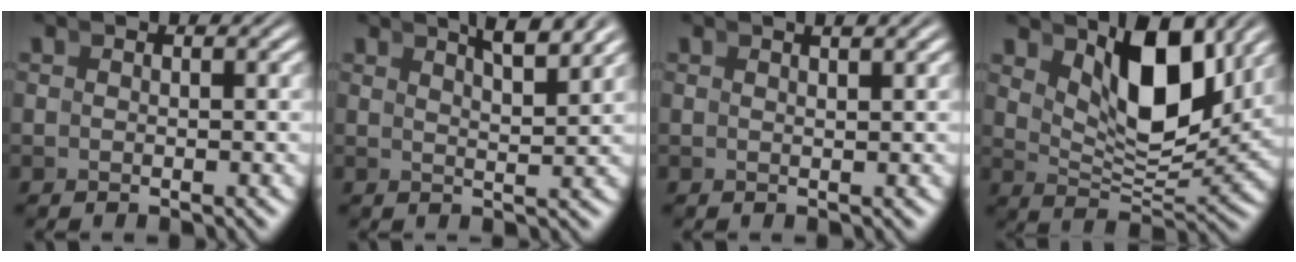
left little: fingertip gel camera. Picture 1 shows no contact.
{"total": 4.2, "force": [3.3, -0.7, 2.5], "torque": [-0.017, 0.007, 0.054]}
{"total": 1.4, "force": [0.8, -1.1, 0.4], "torque": [0.005, 0.004, 0.015]}
{"total": 7.2, "force": [3.4, 2.2, 5.9], "torque": [-0.090, -0.008, 0.058]}